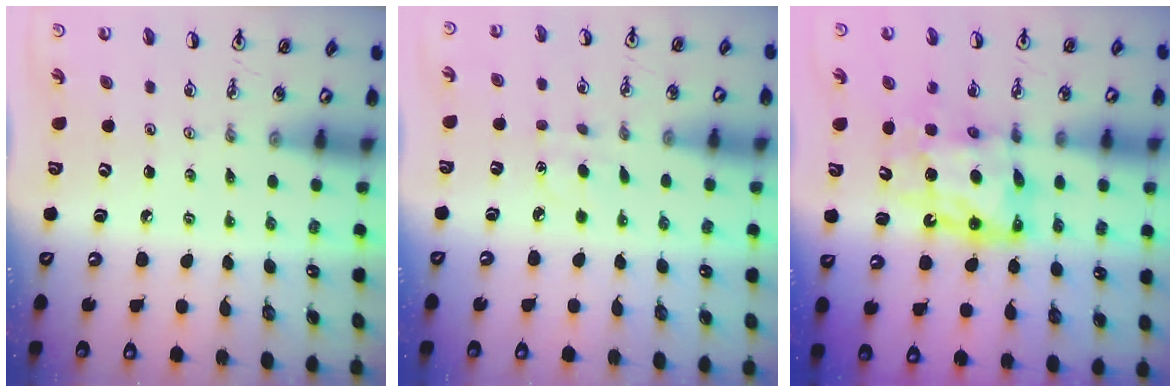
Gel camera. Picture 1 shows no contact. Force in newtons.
{"total": 4.0, "press": 3.9, "slide": 0.4}
{"total": 11.3, "press": 11.2, "slide": 1.0}